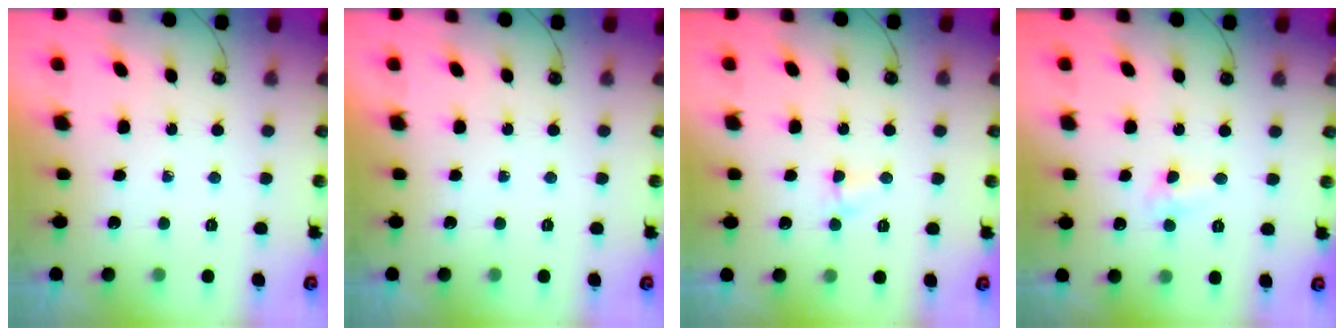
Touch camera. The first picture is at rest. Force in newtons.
{"total": 0.0}
{"total": 3.8, "press": 3.8, "slide": 0.5}
{"total": 3.3, "press": 3.2, "slide": 0.7}